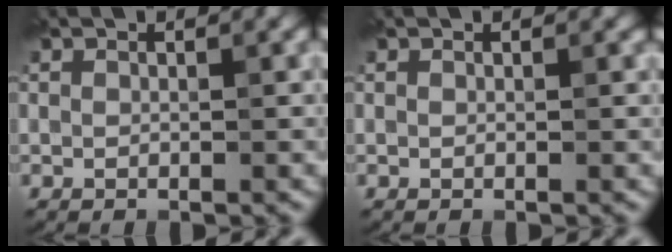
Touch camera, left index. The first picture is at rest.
{"total": 0.0}